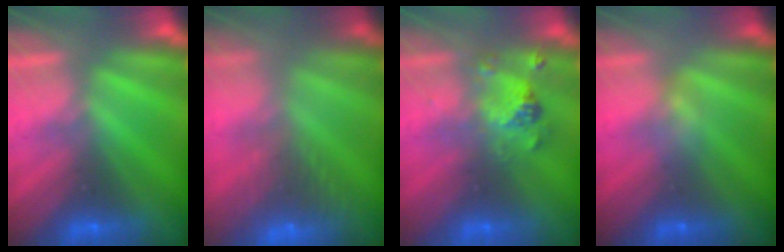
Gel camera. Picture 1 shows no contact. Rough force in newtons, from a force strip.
{"total": 7.7}
{"total": 2.4}
{"total": 2.3}